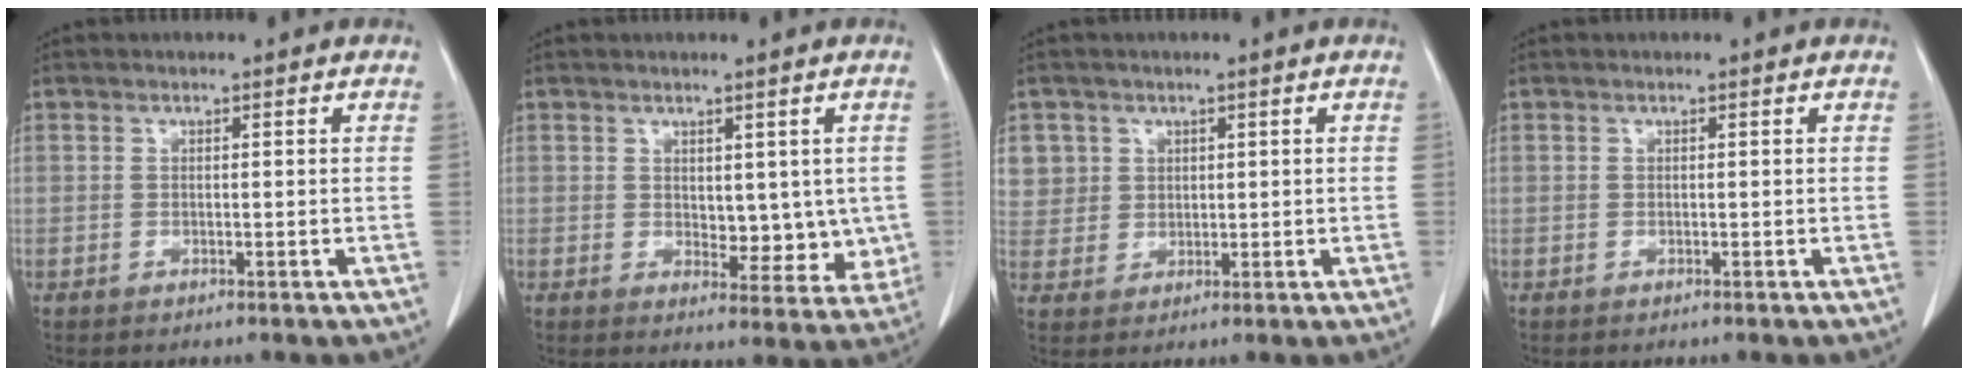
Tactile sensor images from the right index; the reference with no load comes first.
{"total": 7.0, "force": [0.5, 4.1, 5.7], "torque": [-0.050, -0.008, 0.017]}
{"total": 5.8, "force": [2.5, 5.2, 0.2], "torque": [0.005, 0.007, 0.056]}
{"total": 0.0}